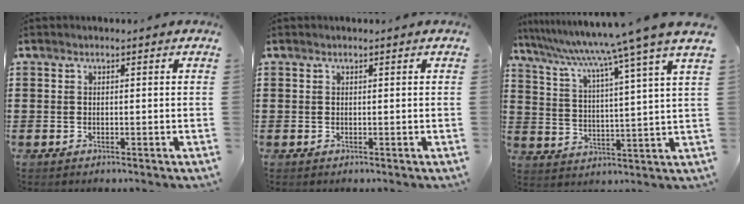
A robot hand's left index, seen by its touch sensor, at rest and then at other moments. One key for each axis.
{"total": 0.0}
{"total": 8.3, "fx": 6.9, "fy": -2.0, "fz": 4.2, "tx": -0.110, "ty": -0.050, "tz": 0.104}